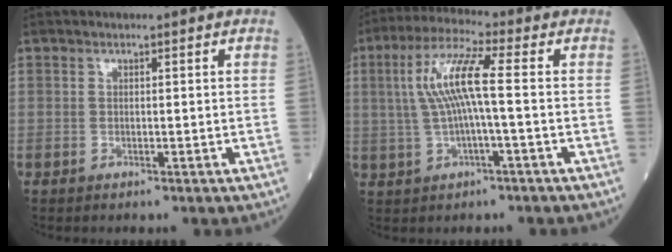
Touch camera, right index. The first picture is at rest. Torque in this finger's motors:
{"motor_torque": [0.32, -0.03, 0.25, 0.20]}